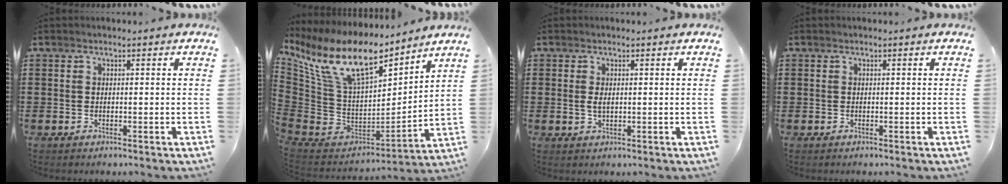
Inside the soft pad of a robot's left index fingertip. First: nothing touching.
{"total": 14.1, "force": [8.1, 5.4, 10.1], "torque": [-0.232, -0.044, 0.139]}
{"total": 1.8, "force": [0.2, 0.8, 1.6], "torque": [-0.040, 0.000, 0.000]}
{"total": 0.0}